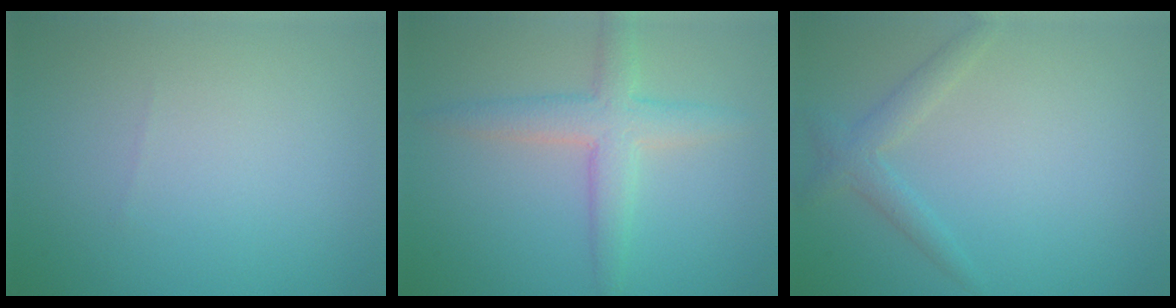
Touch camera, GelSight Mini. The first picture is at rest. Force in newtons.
{"total": 3.9, "press": 3.9, "slide": 0.1}
{"total": 2.0, "press": 2.0, "slide": 0.1}